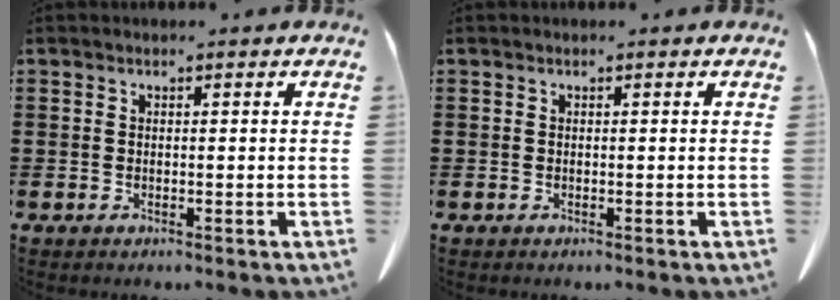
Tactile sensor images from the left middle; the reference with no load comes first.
{"total": 0.0}